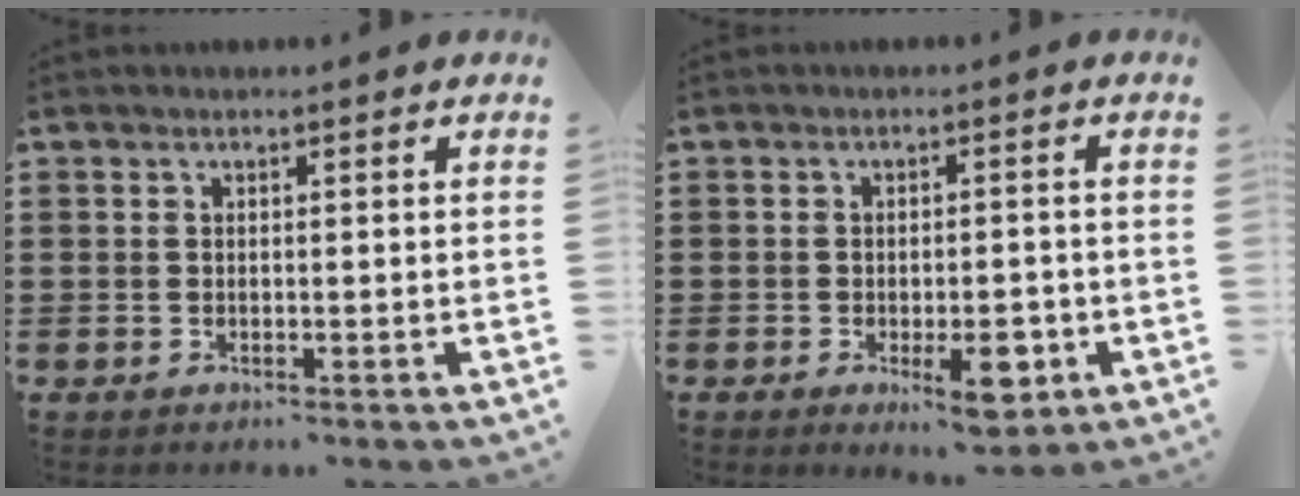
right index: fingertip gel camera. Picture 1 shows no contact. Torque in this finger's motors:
{"motor_torque": [0.18, -0.12, 0.48, 0.10]}